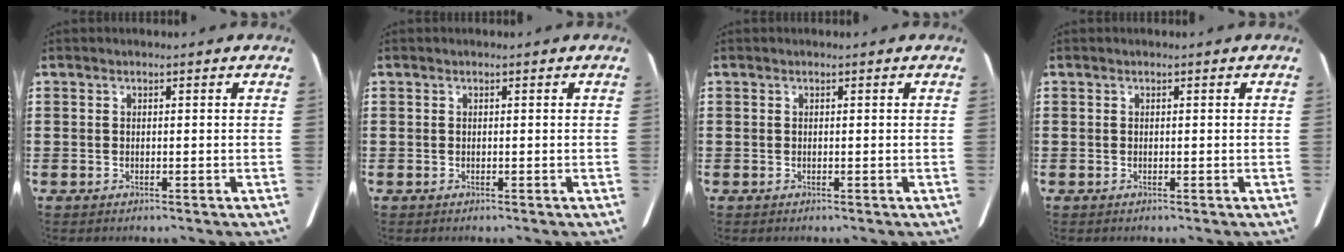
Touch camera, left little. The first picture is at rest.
{"total": 0.0}
{"total": 0.0}
{"total": 0.0}